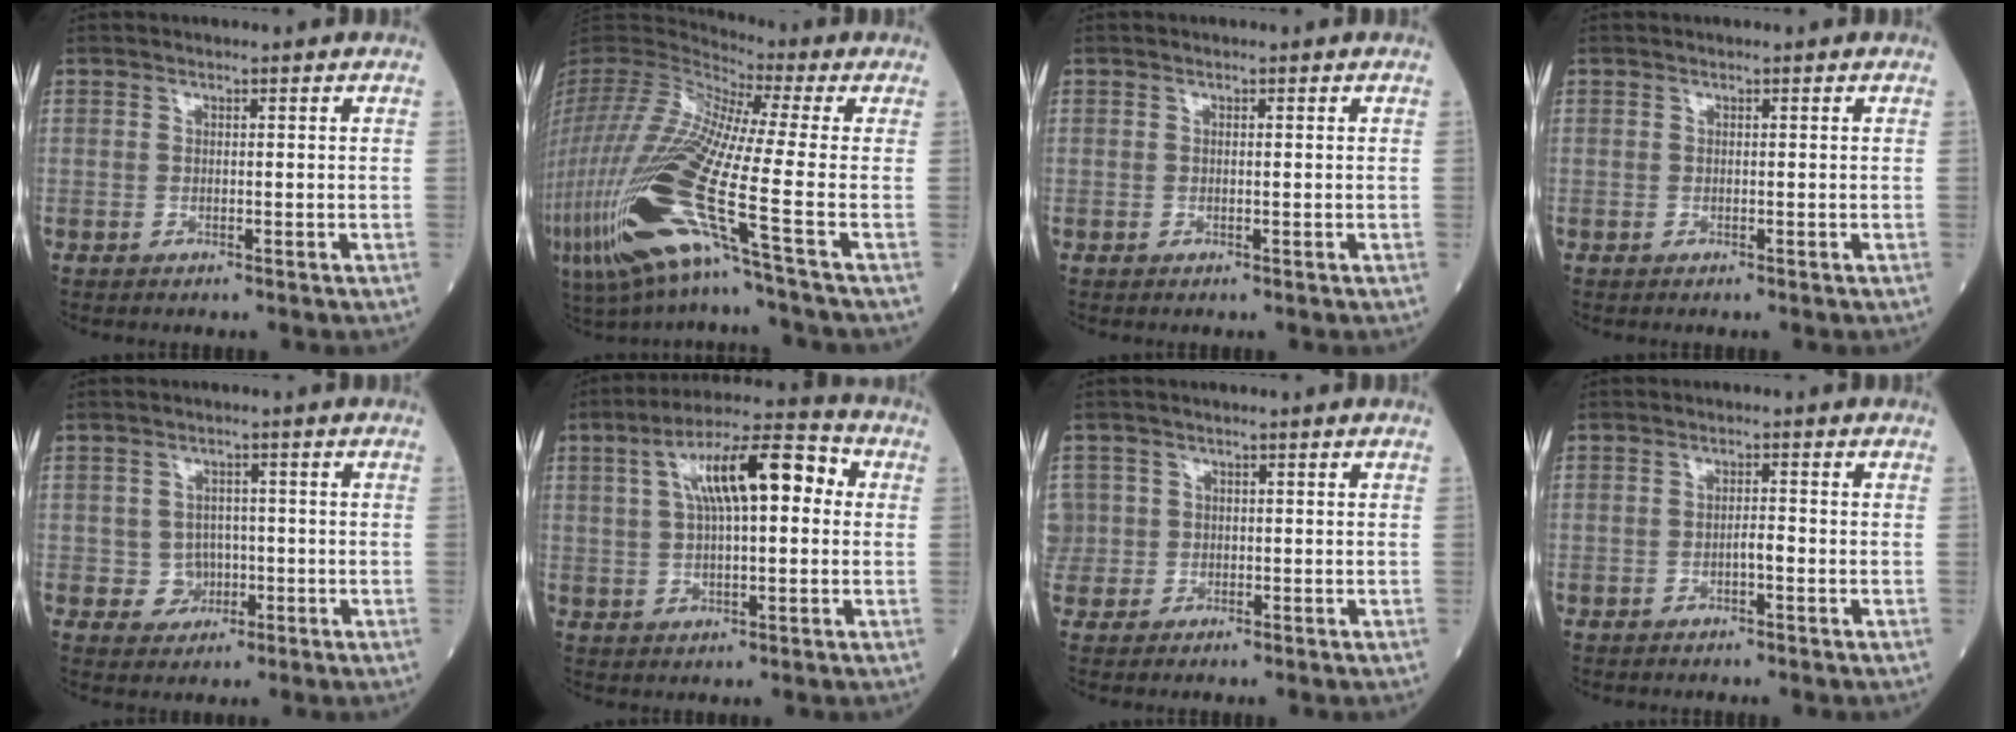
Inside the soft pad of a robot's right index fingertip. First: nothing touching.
{"total": 25.0, "force": [-9.7, 1.3, 23.0], "torque": [-0.546, -0.061, -0.194]}
{"total": 0.0}
{"total": 0.0}
{"total": 3.0, "force": [-0.7, 2.8, 0.6], "torque": [0.000, 0.008, -0.004]}
{"total": 12.8, "force": [3.0, 3.7, 11.9], "torque": [-0.204, 0.043, 0.044]}
{"total": 3.2, "force": [-0.2, 3.2, -0.1], "torque": [0.003, 0.017, -0.003]}
{"total": 1.4, "force": [-0.7, 0.2, 1.3], "torque": [-0.020, 0.002, -0.013]}